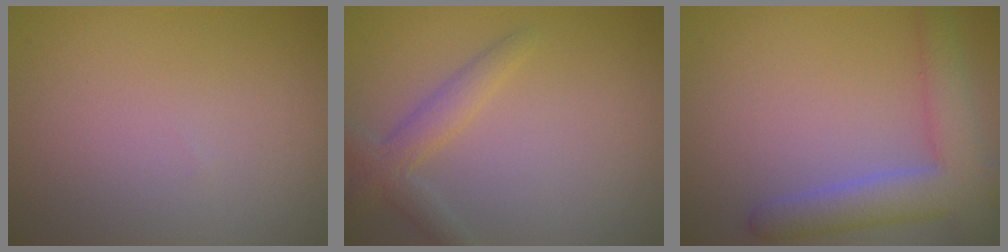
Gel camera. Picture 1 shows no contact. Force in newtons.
{"total": 2.5, "press": 2.5, "slide": 0.1}
{"total": 5.8, "press": 5.7, "slide": 0.6}